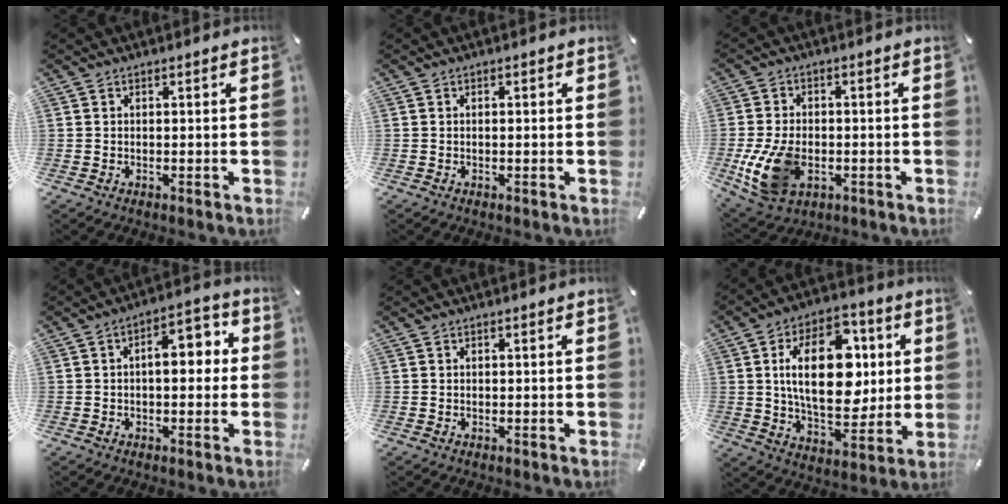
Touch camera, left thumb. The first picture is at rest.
{"total": 0.7, "force": [-0.1, 0.2, 0.6], "torque": [-0.011, -0.001, -0.002]}
{"total": 12.2, "force": [-3.0, 8.3, 8.4], "torque": [-0.179, 0.000, -0.051]}
{"total": 8.3, "force": [0.4, 4.3, 7.1], "torque": [-0.093, 0.006, -0.004]}
{"total": 0.0}
{"total": 21.2, "force": [3.6, 12.8, 16.6], "torque": [-0.279, 0.007, 0.057]}